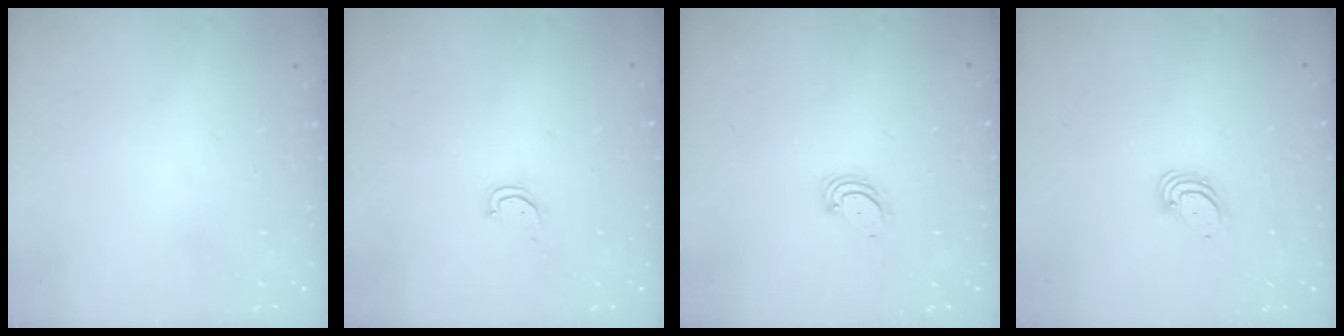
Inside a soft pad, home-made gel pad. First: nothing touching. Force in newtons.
{"total": 2.6, "press": 2.6, "slide": 0.2}
{"total": 3.2, "press": 3.2, "slide": 0.3}
{"total": 3.7, "press": 3.7, "slide": 0.1}